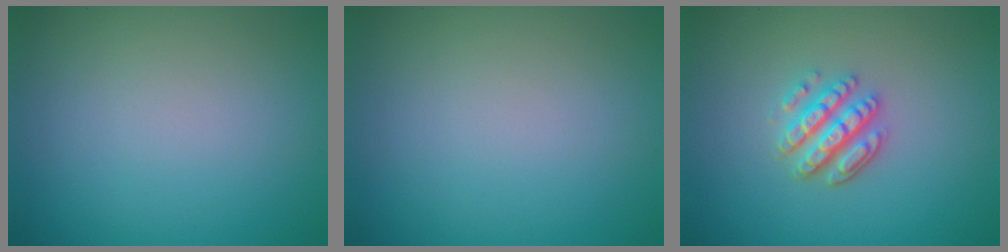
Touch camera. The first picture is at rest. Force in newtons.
{"total": 0.0}
{"total": 3.5, "press": 3.0, "slide": 1.7}